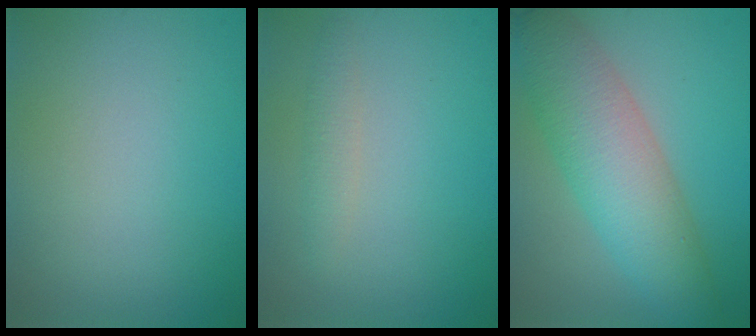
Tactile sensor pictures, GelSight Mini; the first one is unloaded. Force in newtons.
{"total": 1.4, "press": 1.4, "slide": 0.0}
{"total": 7.1, "press": 7.1, "slide": 0.4}